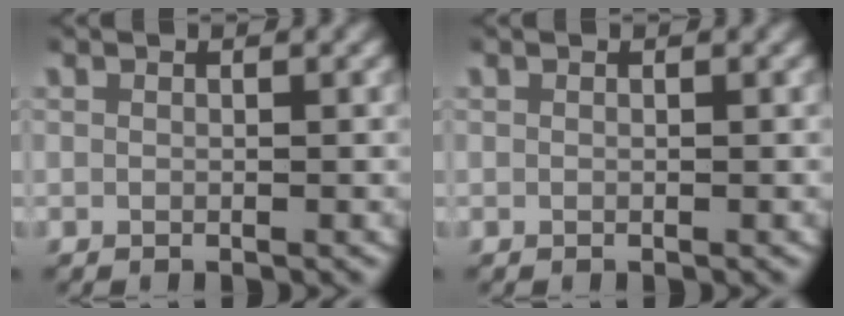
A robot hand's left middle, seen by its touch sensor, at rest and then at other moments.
{"total": 0.0}